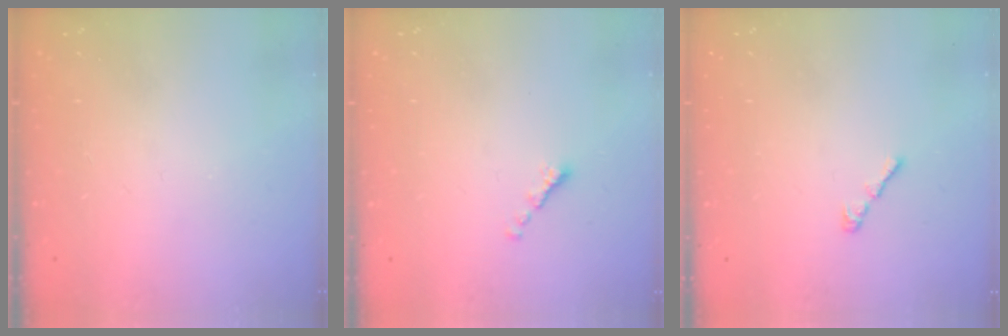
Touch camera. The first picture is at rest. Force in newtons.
{"total": 0.0}
{"total": 2.2, "press": 2.1, "slide": 0.6}